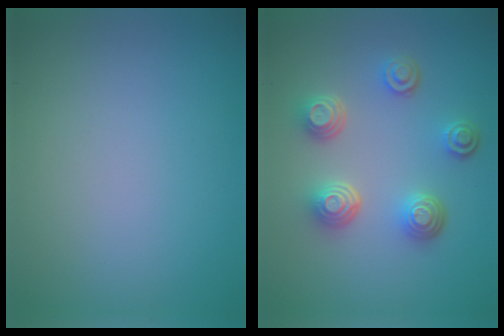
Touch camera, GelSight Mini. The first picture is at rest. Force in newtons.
{"total": 4.5, "press": 3.5, "slide": 2.8}